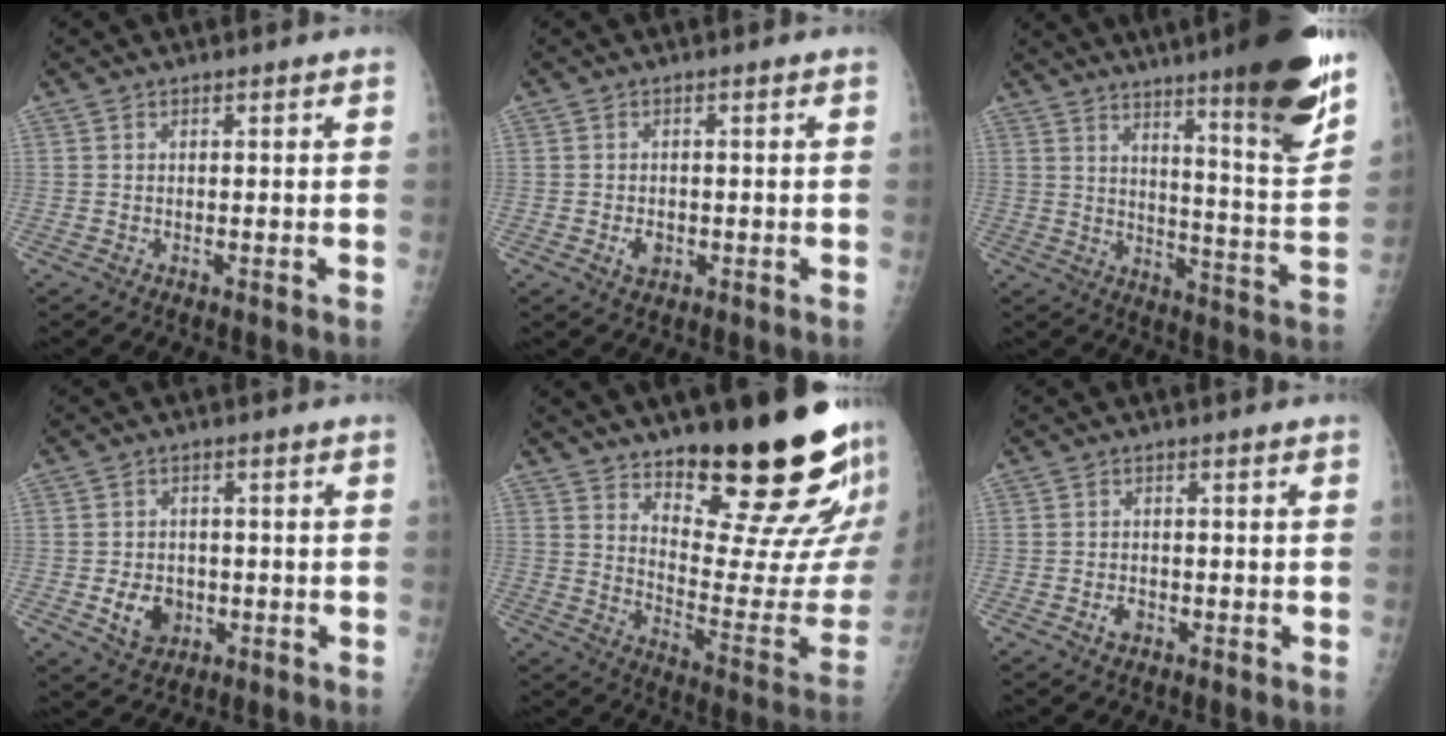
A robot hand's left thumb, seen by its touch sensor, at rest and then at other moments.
{"total": 2.5, "force": [-0.7, 1.9, 1.5], "torque": [-0.019, 0.002, -0.007]}
{"total": 22.0, "force": [14.7, 2.1, 16.3], "torque": [-0.207, -0.079, 0.211]}
{"total": 5.9, "force": [-1.4, 4.7, 3.2], "torque": [-0.033, 0.004, -0.015]}
{"total": 23.5, "force": [17.3, 5.6, 14.8], "torque": [-0.172, -0.140, 0.245]}
{"total": 1.9, "force": [-0.9, 1.4, 1.0], "torque": [-0.014, 0.004, -0.014]}